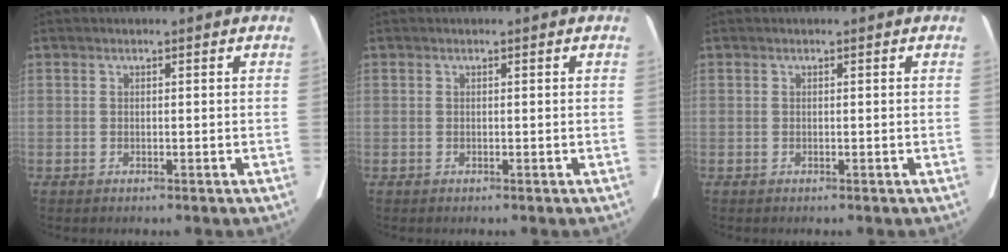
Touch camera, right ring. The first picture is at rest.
{"total": 0.0}
{"total": 0.0}